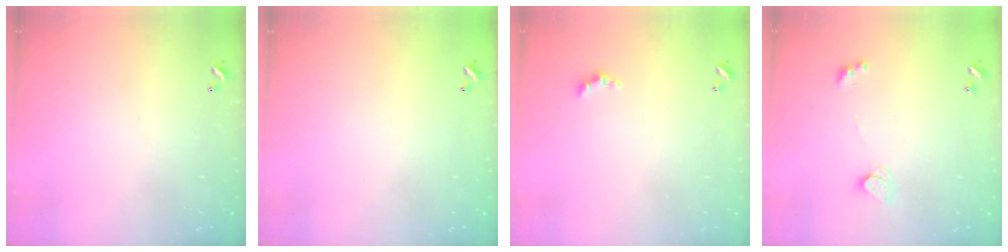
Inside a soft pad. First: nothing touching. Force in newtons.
{"total": 2.7, "press": 2.7, "slide": 0.1}
{"total": 1.5, "press": 1.4, "slide": 0.4}
{"total": 2.2, "press": 2.2, "slide": 0.4}